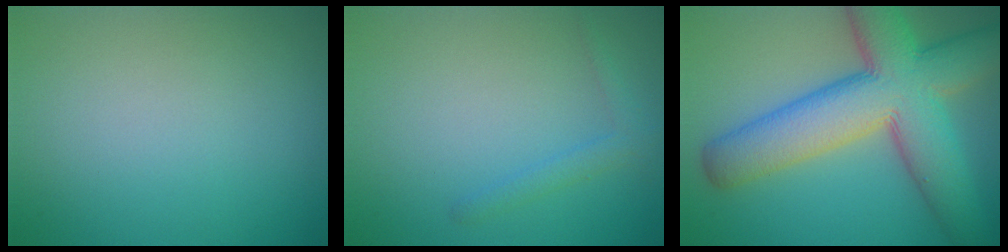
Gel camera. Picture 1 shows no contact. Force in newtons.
{"total": 1.4, "press": 1.4, "slide": 0.1}
{"total": 12.2, "press": 12.2, "slide": 0.6}